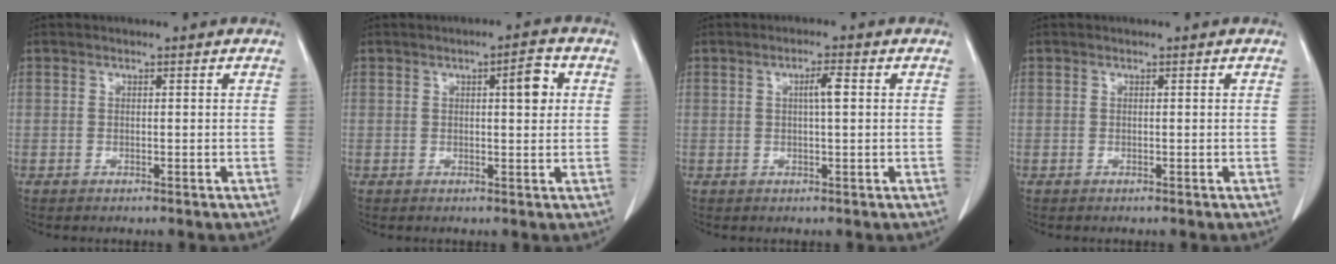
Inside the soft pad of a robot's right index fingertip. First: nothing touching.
{"total": 4.0, "force": [1.1, 0.9, 3.8], "torque": [-0.053, 0.006, 0.014]}
{"total": 2.6, "force": [0.5, 0.2, 2.6], "torque": [-0.044, 0.003, 0.008]}
{"total": 0.0}